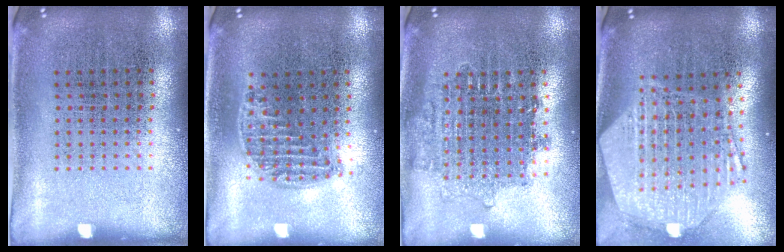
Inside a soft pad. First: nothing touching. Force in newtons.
{"total": 1.2, "press": 1.1, "slide": 0.5}
{"total": 1.6, "press": 1.3, "slide": 0.9}
{"total": 3.0, "press": 2.4, "slide": 1.8}